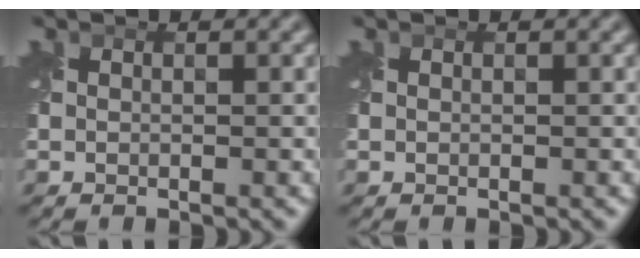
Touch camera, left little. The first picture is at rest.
{"total": 0.0}